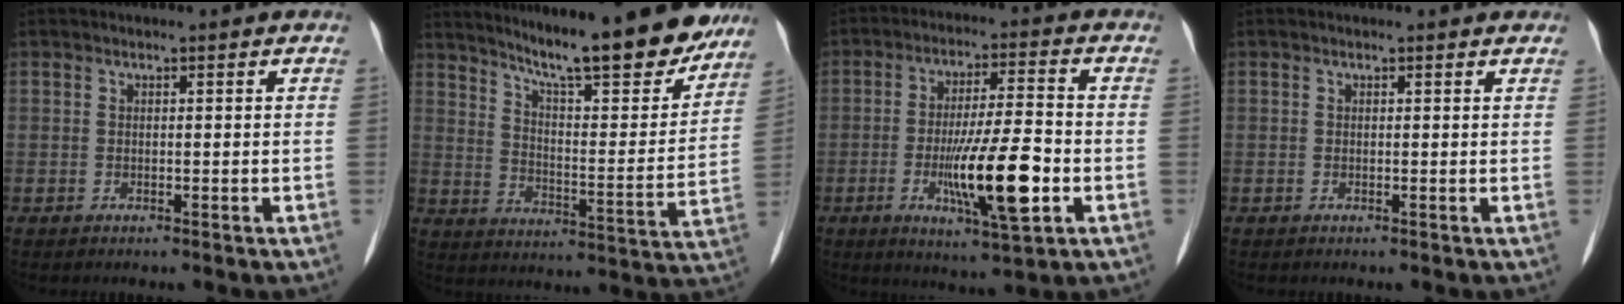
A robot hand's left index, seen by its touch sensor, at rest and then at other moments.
{"total": 21.0, "force": [18.2, 2.4, 10.1], "torque": [-0.153, -0.032, 0.255]}
{"total": 12.6, "force": [-3.6, 1.6, 11.9], "torque": [-0.213, -0.014, -0.058]}
{"total": 1.2, "force": [1.1, 0.4, 0.2], "torque": [-0.012, -0.001, 0.000]}